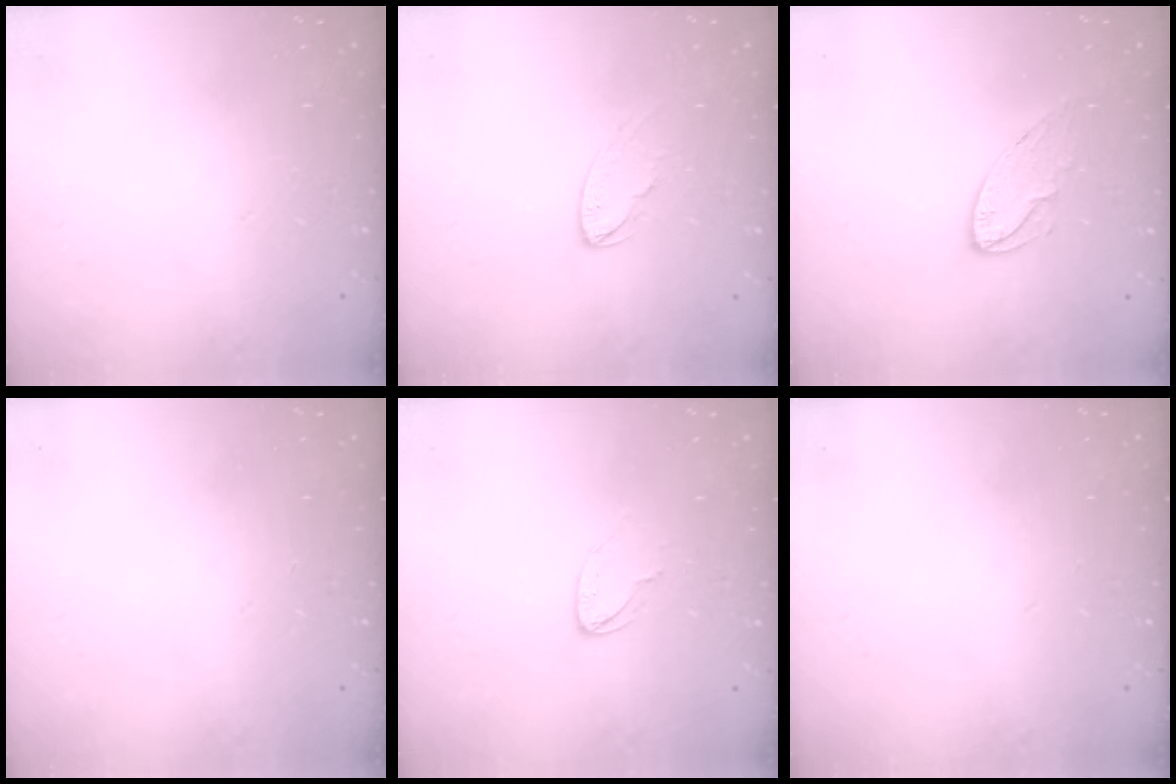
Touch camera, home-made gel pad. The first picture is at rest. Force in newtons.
{"total": 5.4, "press": 5.3, "slide": 0.5}
{"total": 7.2, "press": 7.2, "slide": 0.1}
{"total": 0.0}
{"total": 4.3, "press": 4.3, "slide": 0.3}
{"total": 0.0}